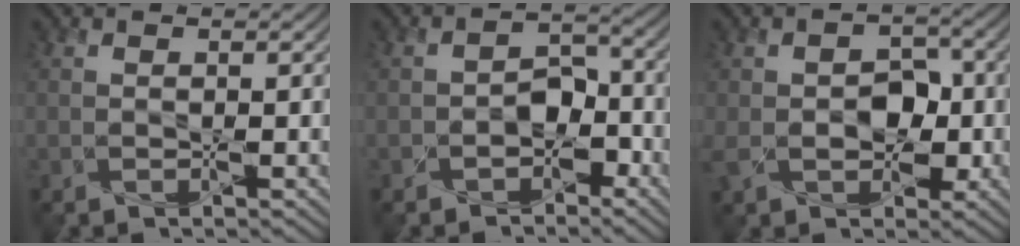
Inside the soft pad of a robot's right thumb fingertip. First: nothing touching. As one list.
[{"total": 3.5, "force": [-2.0, 2.4, 1.6], "torque": [-0.012, 0.007, -0.036]}, {"total": 6.0, "force": [-1.2, 4.6, 3.7], "torque": [-0.072, -0.009, -0.020]}]